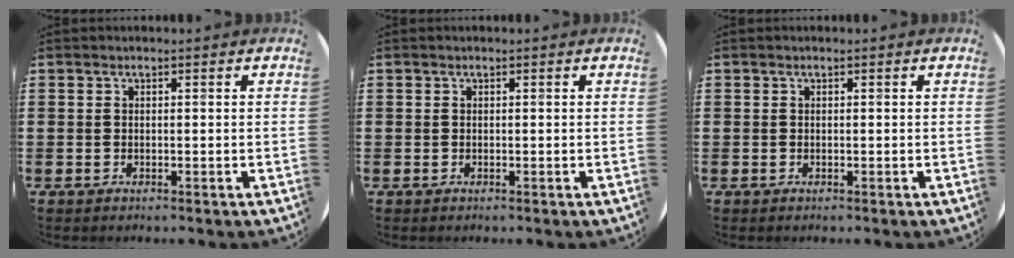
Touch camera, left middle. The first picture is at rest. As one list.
[{"total": 0.0}, {"total": 0.0}]